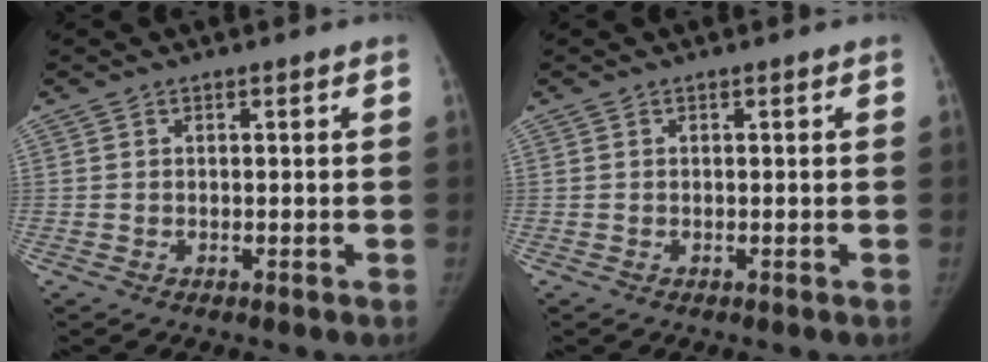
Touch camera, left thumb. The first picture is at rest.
{"total": 0.0}